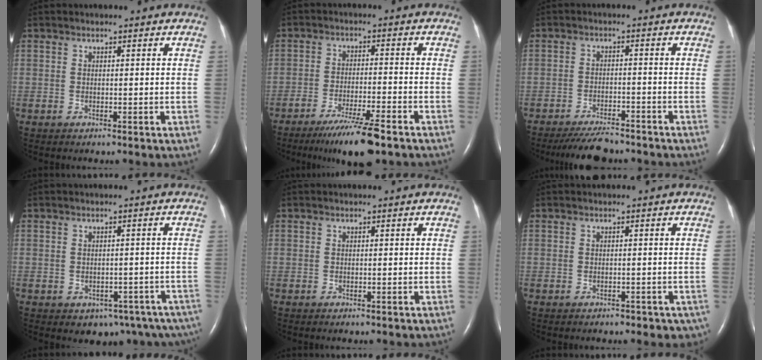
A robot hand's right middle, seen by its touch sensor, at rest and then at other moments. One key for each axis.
{"total": 8.8, "fx": -6.3, "fy": 0.1, "fz": 6.2, "tx": -0.109, "ty": -0.023, "tz": -0.107}
{"total": 6.9, "fx": -6.2, "fy": 1.4, "fz": 2.6, "tx": -0.046, "ty": -0.017, "tz": -0.102}
{"total": 9.7, "fx": -6.4, "fy": 6.1, "fz": 3.9, "tx": -0.034, "ty": 0.008, "tz": -0.069}
{"total": 0.0}
{"total": 4.1, "fx": -3.1, "fy": 2.2, "fz": 1.6, "tx": -0.008, "ty": 0.003, "tz": -0.028}